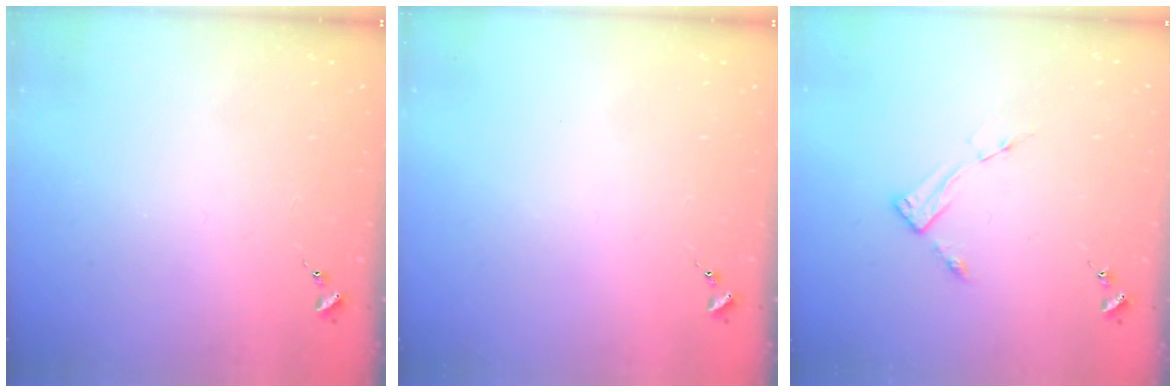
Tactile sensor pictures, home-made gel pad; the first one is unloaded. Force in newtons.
{"total": 0.0}
{"total": 3.4, "press": 3.4, "slide": 0.4}